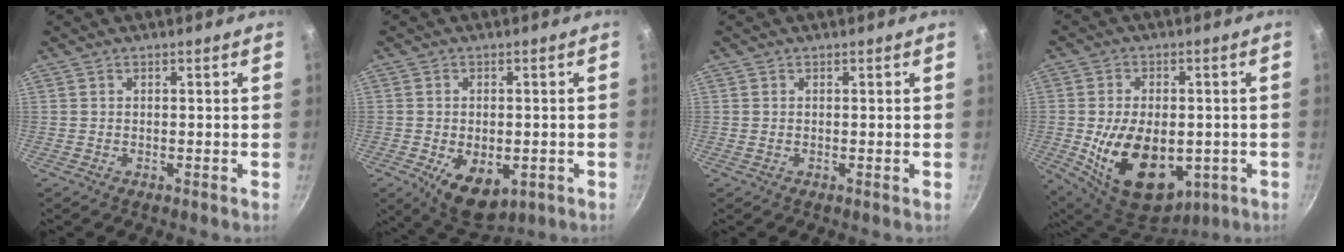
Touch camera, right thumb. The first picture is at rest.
{"total": 9.3, "force": [-2.6, 5.6, 7.0], "torque": [-0.084, -0.005, -0.024]}
{"total": 0.0}
{"total": 18.8, "force": [-3.3, 11.9, 14.2], "torque": [-0.219, -0.006, -0.032]}